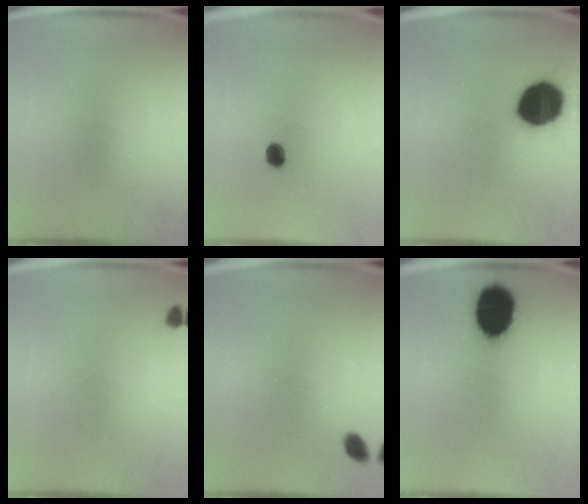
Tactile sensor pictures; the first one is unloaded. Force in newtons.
{"total": 2.7}
{"total": 16.4}
{"total": 1.0}
{"total": 2.0}
{"total": 15.9}